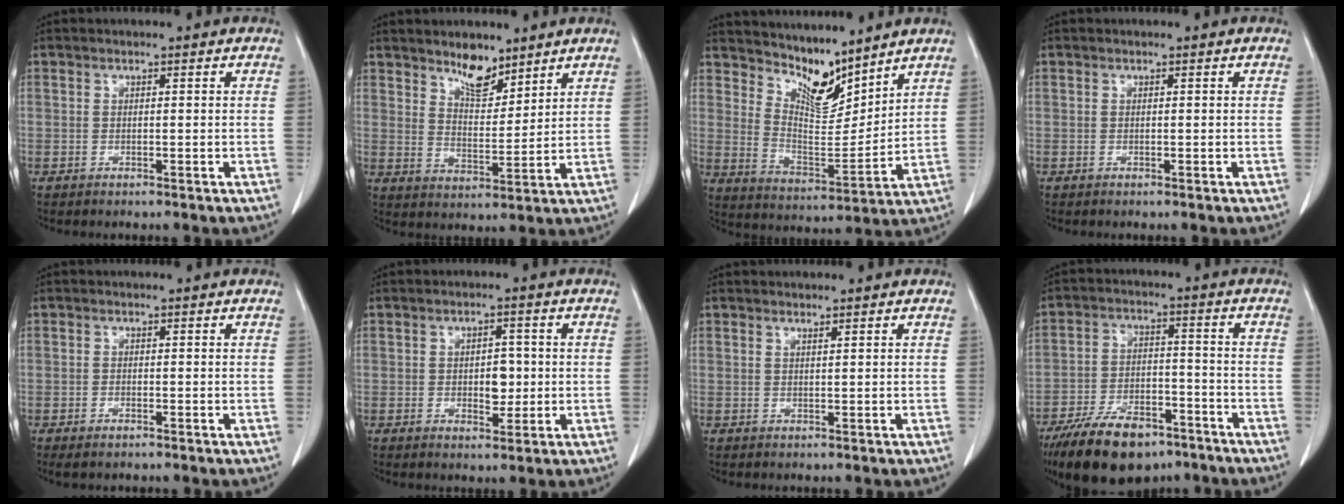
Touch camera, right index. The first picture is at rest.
{"total": 6.4, "force": [5.2, 1.7, 3.3], "torque": [-0.059, -0.006, 0.095]}
{"total": 9.0, "force": [8.0, 2.3, 3.4], "torque": [-0.067, -0.008, 0.159]}
{"total": 0.0}
{"total": 1.4, "force": [-1.0, 0.5, 0.9], "torque": [-0.017, -0.001, -0.012]}
{"total": 4.0, "force": [-0.1, 2.2, 3.3], "torque": [-0.044, 0.002, 0.005]}
{"total": 0.5, "force": [0.5, -0.1, 0.2], "torque": [-0.010, -0.003, 0.012]}
{"total": 14.3, "force": [-10.5, 6.0, 7.7], "torque": [-0.133, -0.003, -0.178]}